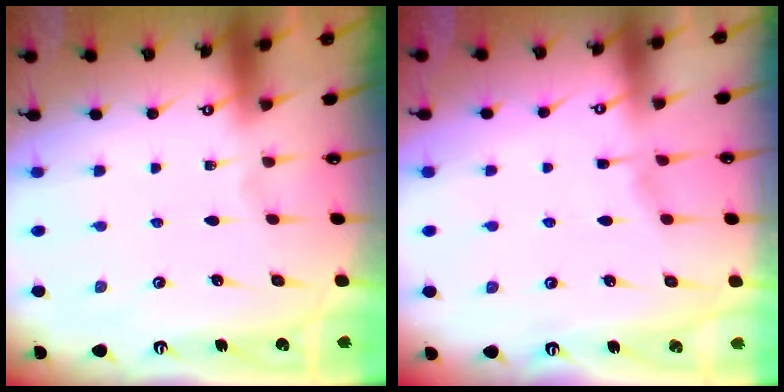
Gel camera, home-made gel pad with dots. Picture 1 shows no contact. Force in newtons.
{"total": 1.7, "press": 1.7, "slide": 0.3}